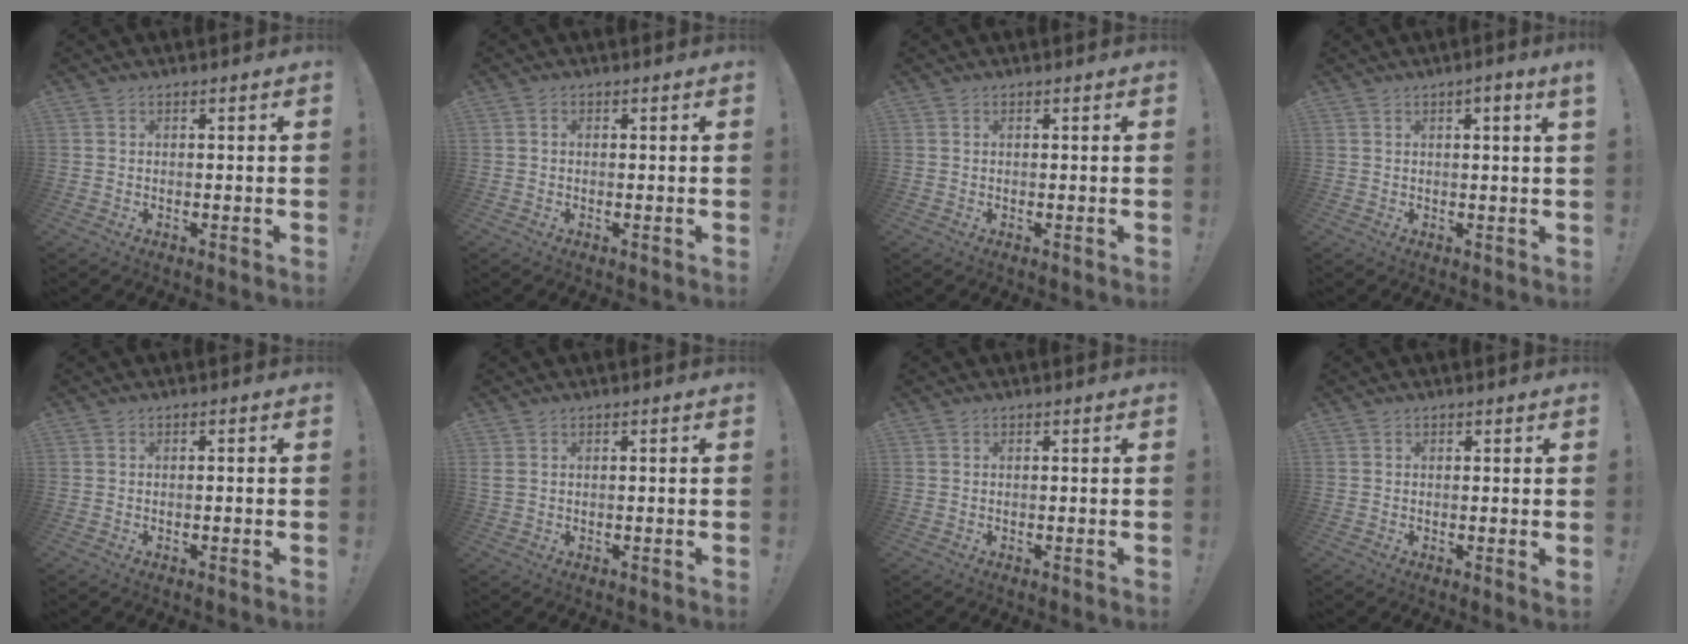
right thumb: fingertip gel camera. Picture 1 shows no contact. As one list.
[{"total": 0.5, "force": [-0.1, 0.5, 0.2], "torque": [-0.005, 0.003, -0.002]}, {"total": 0.0}, {"total": 2.6, "force": [0.8, -0.5, 2.4], "torque": [-0.036, -0.005, 0.009]}, {"total": 0.8, "force": [-0.6, 0.0, 0.6], "torque": [-0.017, 0.002, -0.009]}, {"total": 1.2, "force": [0.3, 0.6, 1.0], "torque": [-0.026, 0.004, 0.009]}, {"total": 0.0}, {"total": 1.1, "force": [0.5, 0.0, 1.0], "torque": [-0.011, -0.003, 0.007]}]